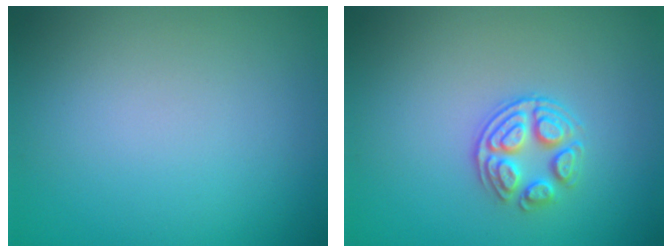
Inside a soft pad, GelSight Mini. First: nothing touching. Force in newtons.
{"total": 3.0, "press": 2.6, "slide": 1.5}